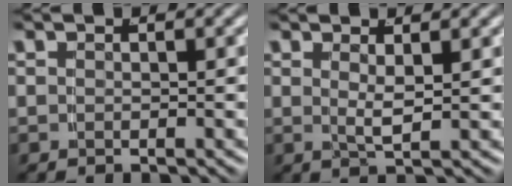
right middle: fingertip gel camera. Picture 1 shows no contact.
{"total": 2.0, "force": [0.7, -0.5, 1.8], "torque": [-0.032, -0.009, 0.020]}